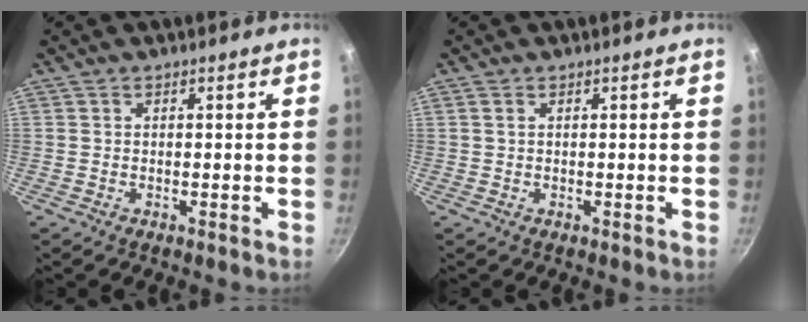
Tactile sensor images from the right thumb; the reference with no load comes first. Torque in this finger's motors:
{"motor_torque": [0.17, -0.09, -0.02, 0.63, 0.07]}